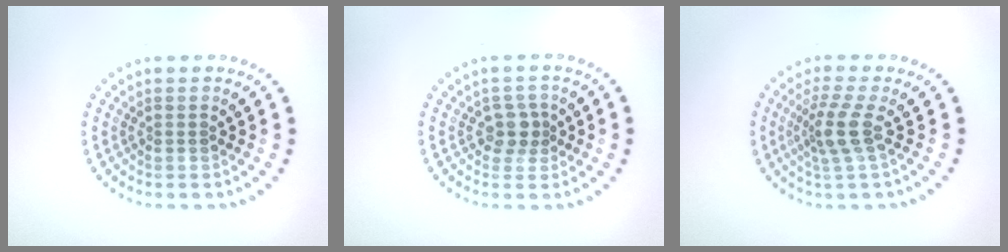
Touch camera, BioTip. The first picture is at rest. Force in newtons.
{"total": 2.0, "press": 1.7, "slide": 1.0}
{"total": 2.9, "press": 2.1, "slide": 1.9}